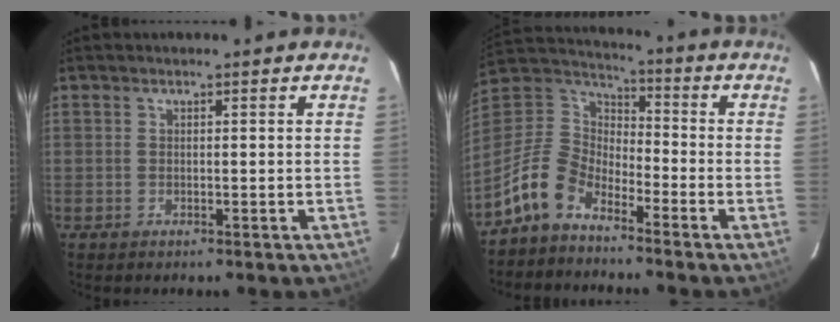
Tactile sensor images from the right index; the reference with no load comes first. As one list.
[{"total": 10.8, "force": [-7.2, 5.9, 5.4], "torque": [-0.124, 0.021, -0.152]}]